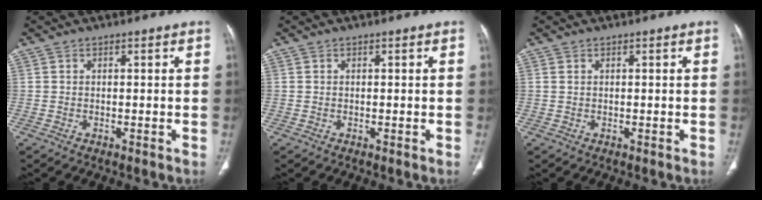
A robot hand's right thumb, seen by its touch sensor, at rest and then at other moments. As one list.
[{"total": 0.0}, {"total": 0.6, "force": [0.3, 0.4, 0.3], "torque": [-0.008, 0.004, 0.008]}]